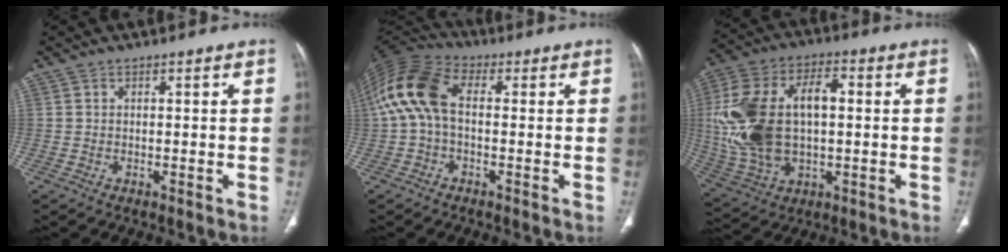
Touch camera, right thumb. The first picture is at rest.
{"total": 12.4, "force": [0.6, 7.4, 10.0], "torque": [-0.212, 0.034, 0.000]}
{"total": 21.4, "force": [1.0, 12.0, 17.7], "torque": [-0.373, 0.018, 0.027]}